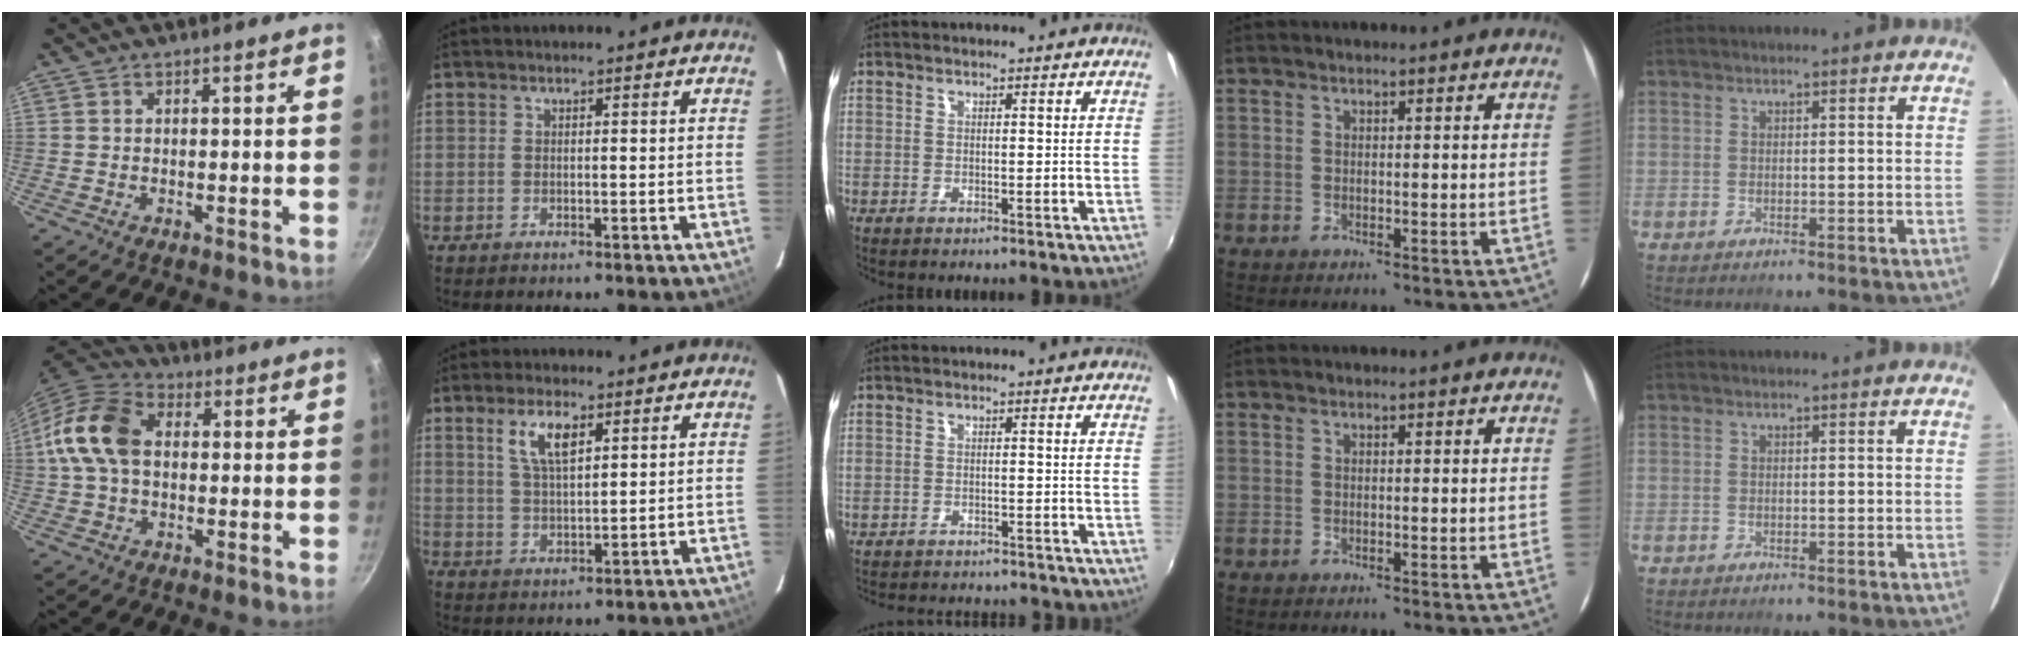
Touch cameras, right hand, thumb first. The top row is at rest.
{"thumb": {"total": 13.1, "force": [1.0, 9.1, 9.3], "torque": [-0.164, 0.027, 0.002]}, "index": {"total": 6.3, "force": [3.0, 2.3, 5.0], "torque": [-0.092, 0.006, 0.062]}, "middle": {"total": 9.9, "force": [-9.0, 2.4, 3.2], "torque": [-0.077, -0.015, -0.126]}}